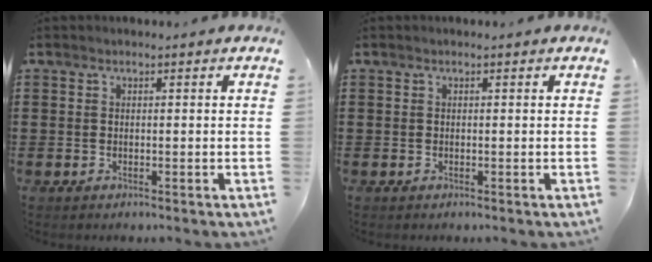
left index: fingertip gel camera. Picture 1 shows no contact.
{"total": 0.0}